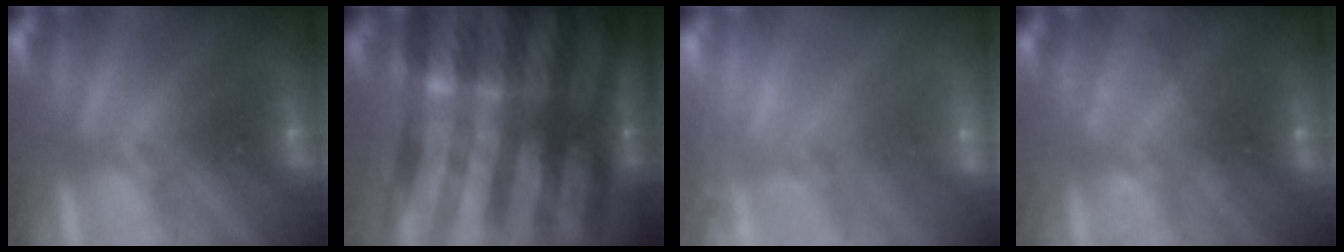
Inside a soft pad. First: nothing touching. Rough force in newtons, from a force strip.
{"total": 6.0}
{"total": 2.4}
{"total": 2.2}